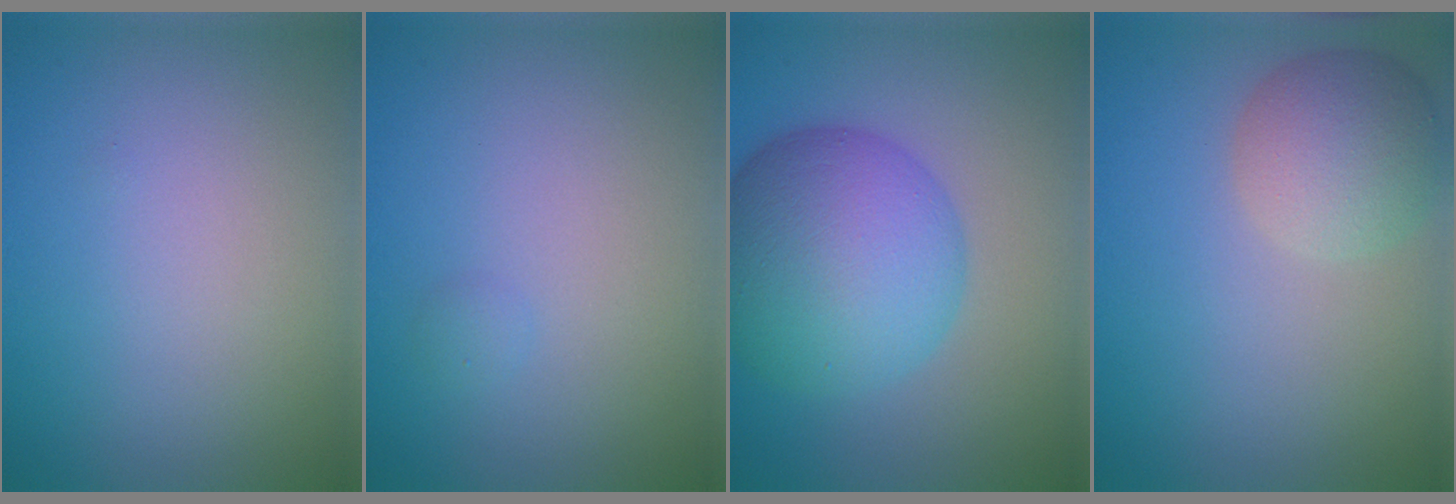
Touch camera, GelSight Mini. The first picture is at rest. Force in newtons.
{"total": 0.6, "press": 0.6, "slide": 0.1}
{"total": 10.6, "press": 10.6, "slide": 0.1}
{"total": 4.4, "press": 4.4, "slide": 0.2}